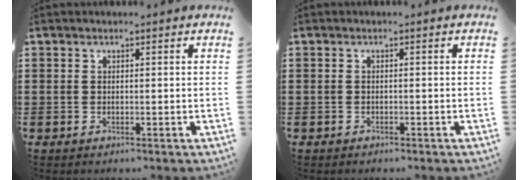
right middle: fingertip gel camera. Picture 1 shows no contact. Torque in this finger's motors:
{"motor_torque": [-0.18, 0.04, 0.05, 0.00]}